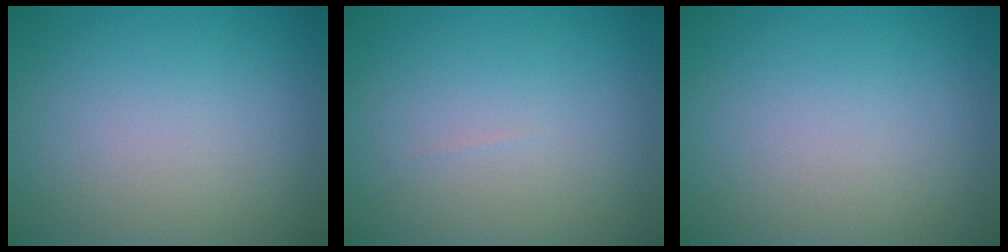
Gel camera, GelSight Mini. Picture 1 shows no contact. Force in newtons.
{"total": 0.0}
{"total": 0.0}